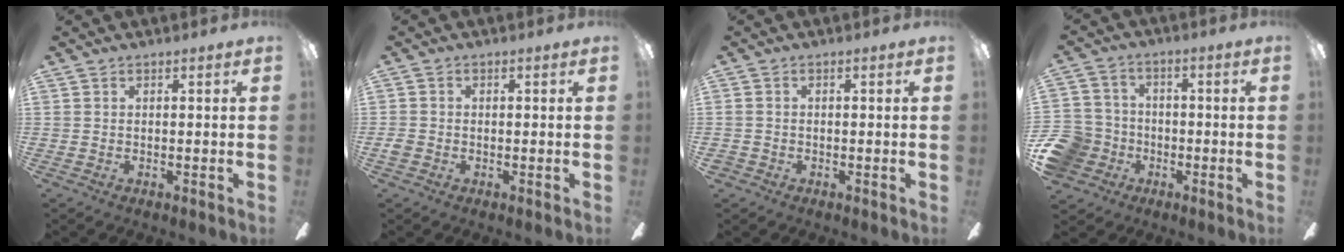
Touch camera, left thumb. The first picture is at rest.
{"total": 2.0, "force": [-0.8, 1.5, 0.9], "torque": [-0.015, 0.007, -0.016]}
{"total": 1.4, "force": [-0.8, 1.1, 0.3], "torque": [-0.004, 0.006, -0.018]}
{"total": 11.3, "force": [-4.4, 9.6, 3.9], "torque": [-0.112, 0.043, -0.077]}